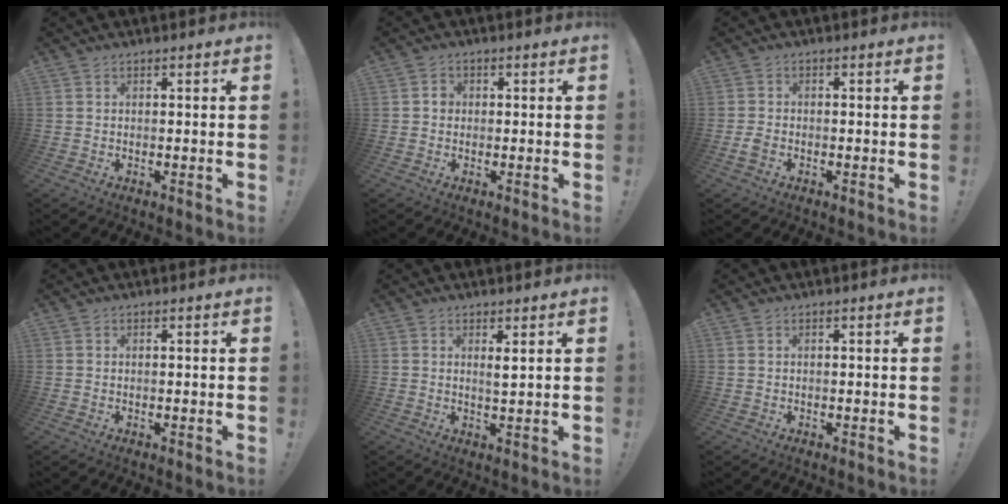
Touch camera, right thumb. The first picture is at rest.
{"total": 2.3, "force": [-0.3, 2.0, 1.1], "torque": [-0.005, 0.001, -0.009]}
{"total": 2.2, "force": [-1.2, 1.2, 1.4], "torque": [-0.033, 0.004, -0.021]}
{"total": 0.0}
{"total": 2.2, "force": [1.3, 0.1, 1.8], "torque": [-0.017, -0.013, 0.017]}
{"total": 0.0}